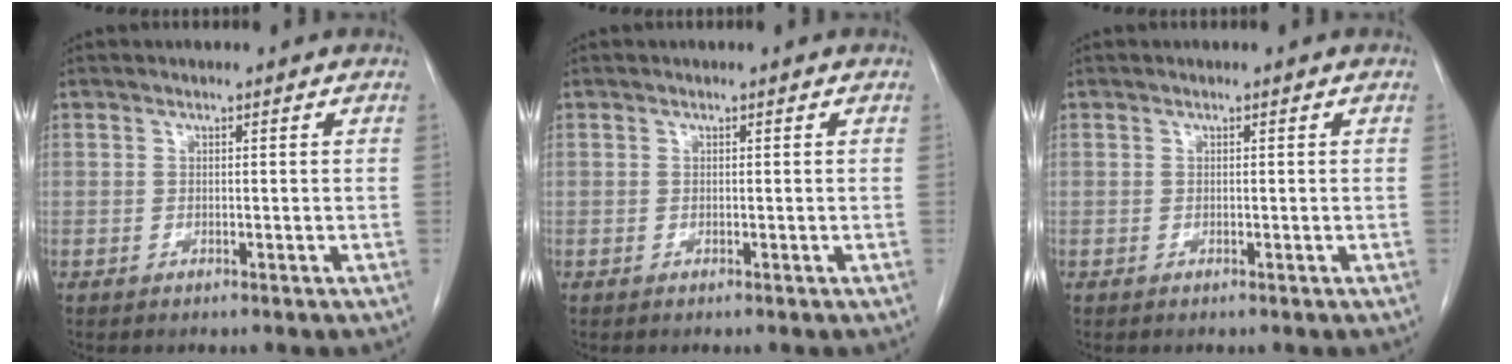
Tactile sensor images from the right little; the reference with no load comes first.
{"total": 0.0}
{"total": 0.0}